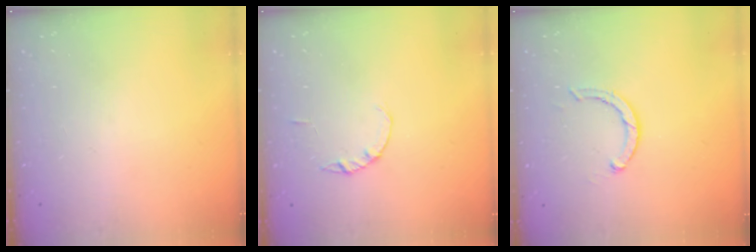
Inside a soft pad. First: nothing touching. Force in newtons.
{"total": 1.0, "press": 1.0, "slide": 0.2}
{"total": 2.6, "press": 2.5, "slide": 0.4}